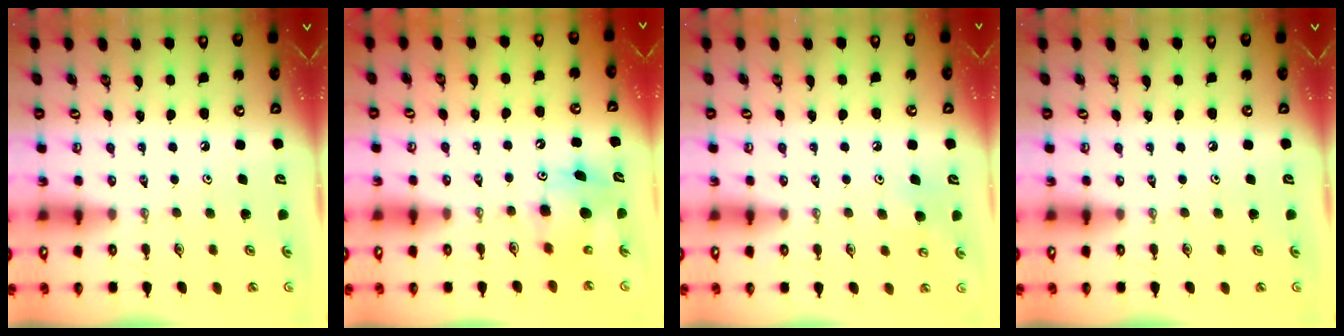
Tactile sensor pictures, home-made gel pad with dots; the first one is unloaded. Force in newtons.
{"total": 8.0, "press": 7.9, "slide": 0.4}
{"total": 7.1, "press": 7.1, "slide": 0.6}
{"total": 0.0}